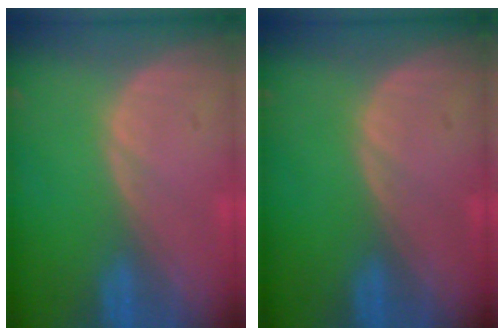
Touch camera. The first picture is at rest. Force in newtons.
{"total": 0.0}